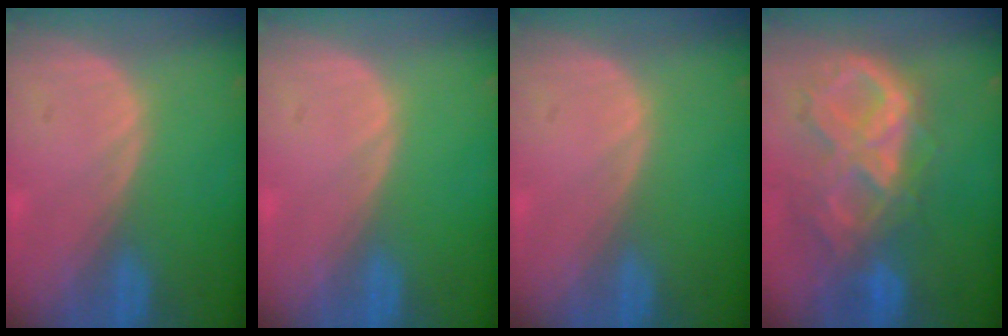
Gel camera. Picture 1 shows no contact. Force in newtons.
{"total": 0.0}
{"total": 0.0}
{"total": 10.6, "press": 9.0, "slide": 5.6}